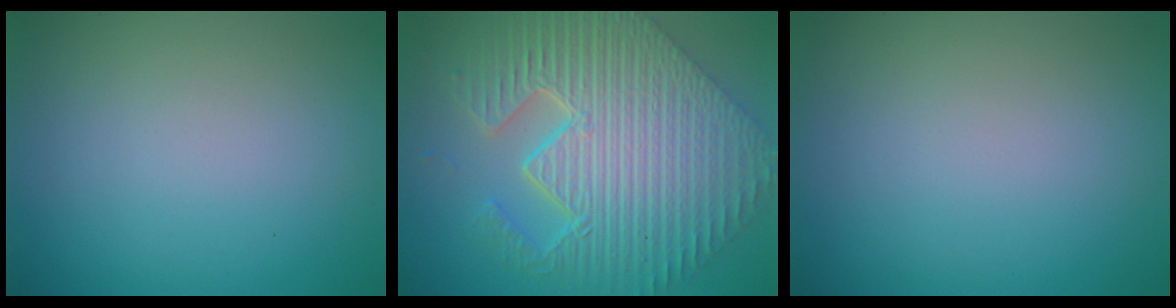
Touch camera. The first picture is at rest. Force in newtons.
{"total": 11.3, "press": 7.9, "slide": 8.1}
{"total": 0.0}